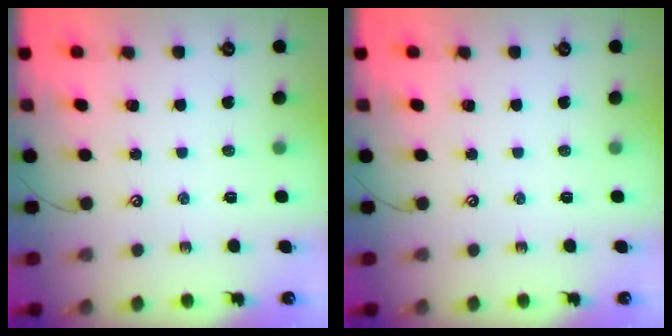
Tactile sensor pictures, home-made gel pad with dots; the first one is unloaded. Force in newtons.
{"total": 0.0}